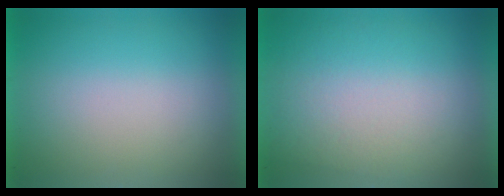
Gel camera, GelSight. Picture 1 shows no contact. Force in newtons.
{"total": 2.6}